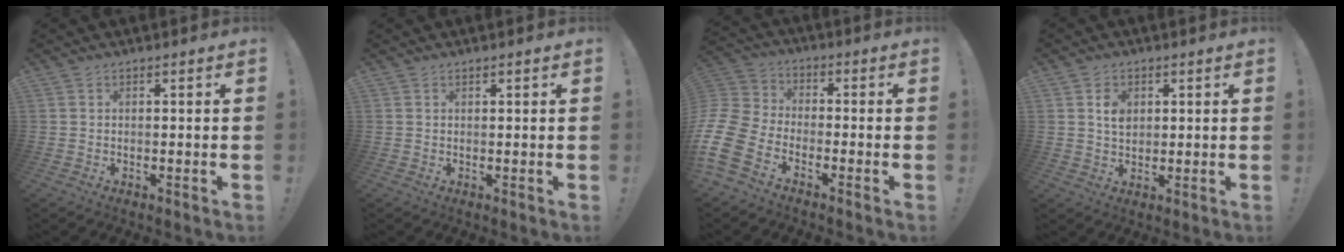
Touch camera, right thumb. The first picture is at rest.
{"total": 0.5, "force": [0.5, 0.2, 0.2], "torque": [0.004, -0.001, 0.007]}
{"total": 13.1, "force": [-7.4, 8.1, 7.1], "torque": [-0.161, 0.039, -0.130]}
{"total": 4.5, "force": [1.3, 3.4, 2.7], "torque": [-0.035, -0.002, 0.021]}